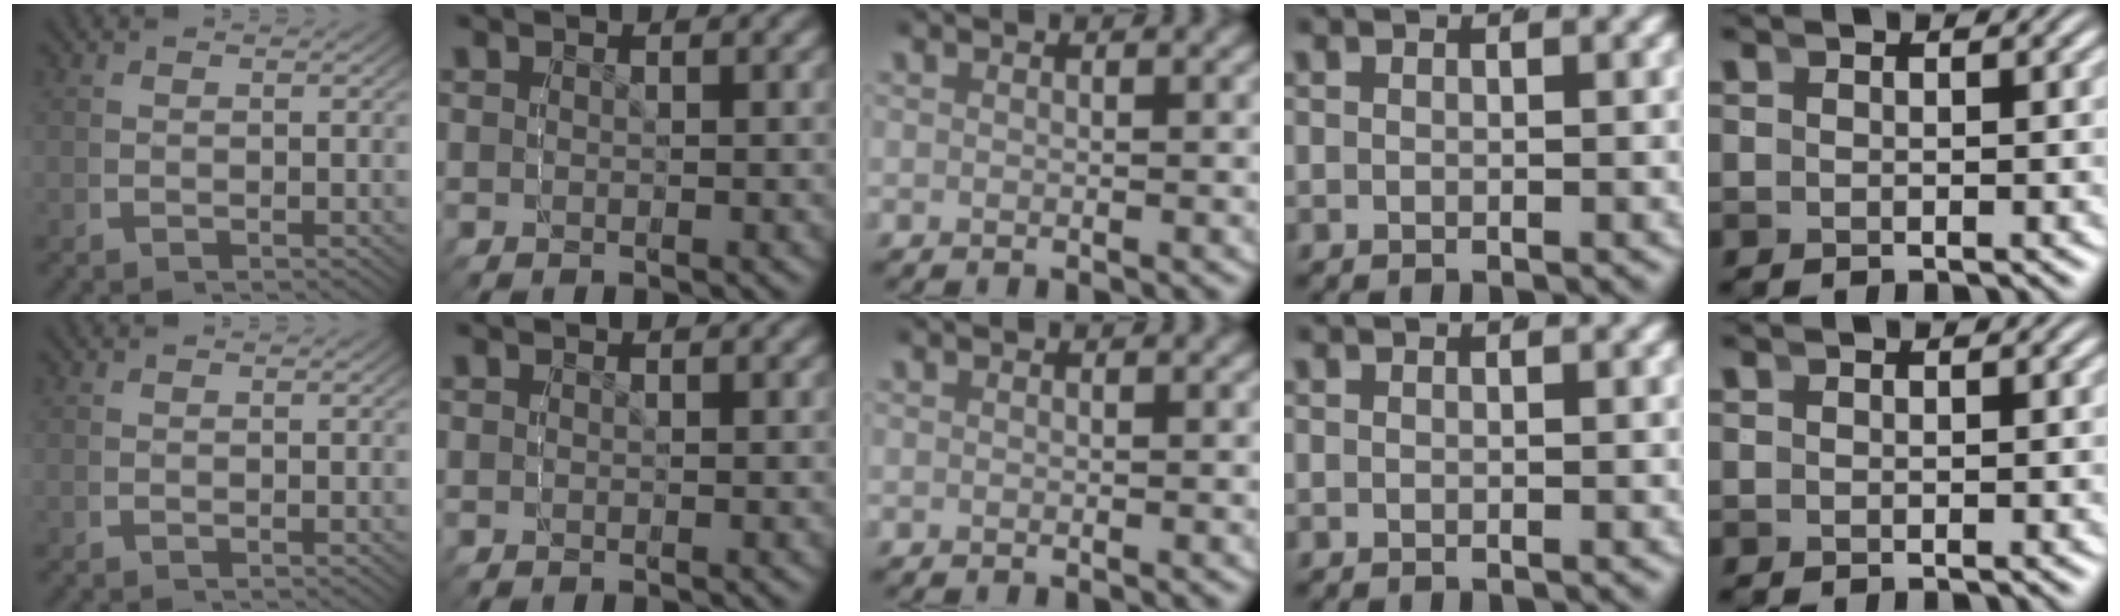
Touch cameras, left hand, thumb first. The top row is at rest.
{}